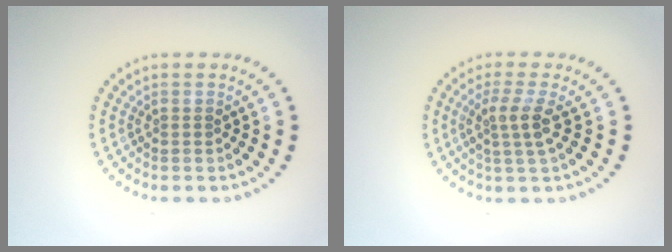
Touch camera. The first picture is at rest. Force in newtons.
{"total": 2.4, "press": 1.9, "slide": 1.6}